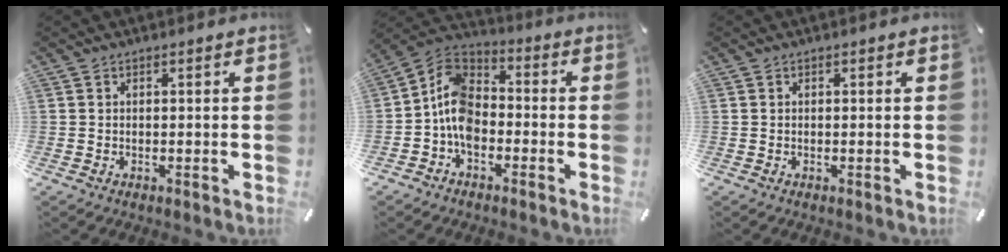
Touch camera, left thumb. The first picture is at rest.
{"total": 9.7, "force": [-3.9, 6.7, 5.9], "torque": [-0.141, 0.011, -0.081]}
{"total": 0.0}